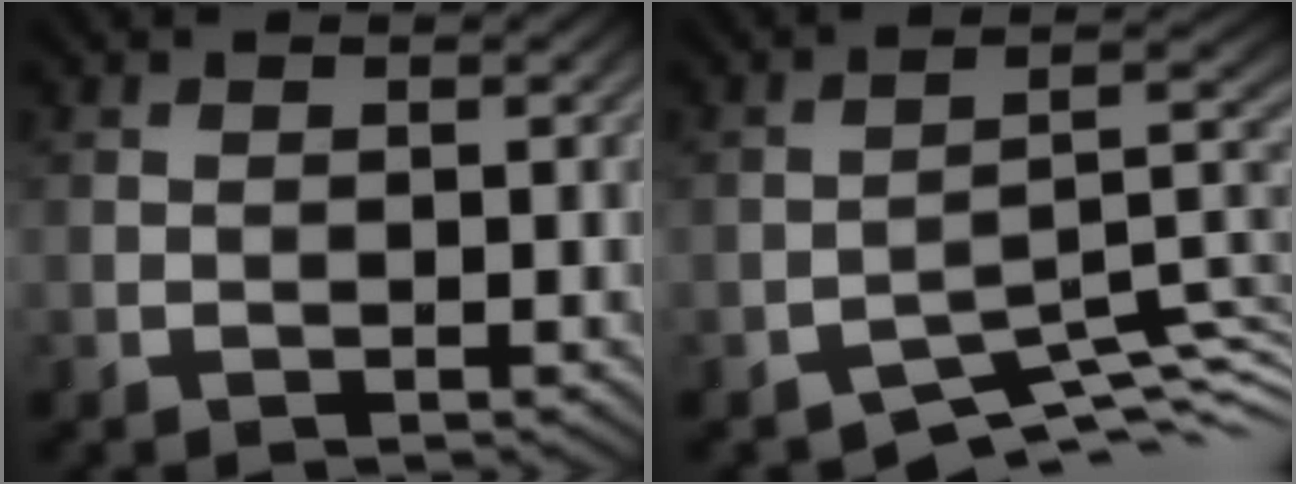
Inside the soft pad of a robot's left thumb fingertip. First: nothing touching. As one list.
[{"total": 7.9, "force": [-5.7, 2.7, 4.8], "torque": [-0.063, -0.006, -0.101]}]